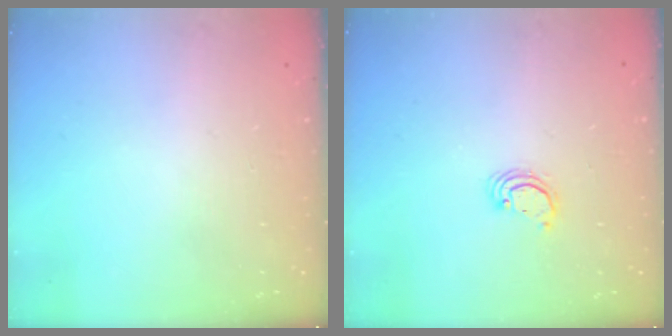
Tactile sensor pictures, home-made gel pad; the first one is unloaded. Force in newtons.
{"total": 2.7, "press": 2.7, "slide": 0.1}